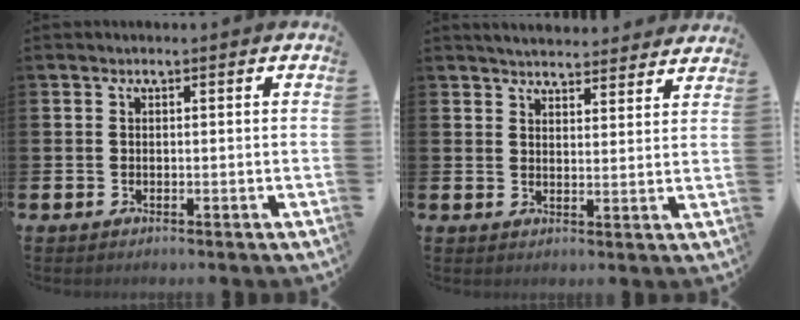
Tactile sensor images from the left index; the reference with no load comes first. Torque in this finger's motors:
{"motor_torque": [0.13, -0.45, 0.55, 0.12]}